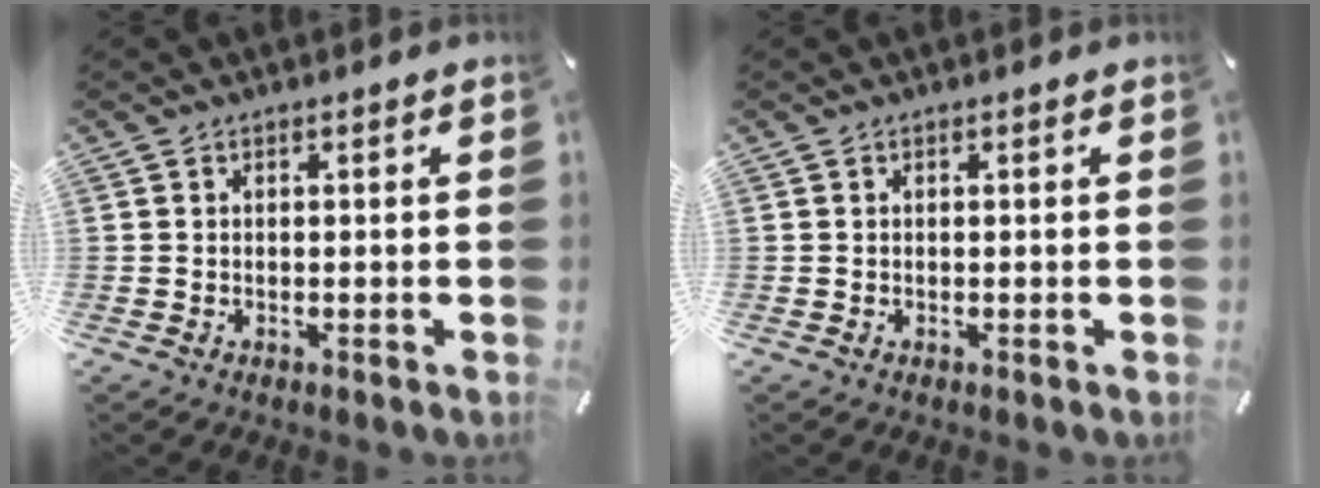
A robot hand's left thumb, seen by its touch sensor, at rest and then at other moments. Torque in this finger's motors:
{"motor_torque": [0.04, 0.04, -0.08, -0.03, 0.00]}